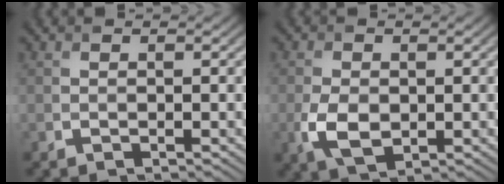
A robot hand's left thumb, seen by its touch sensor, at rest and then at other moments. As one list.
[{"total": 4.7, "force": [-0.8, 3.1, 3.5], "torque": [-0.086, -0.012, -0.015]}]